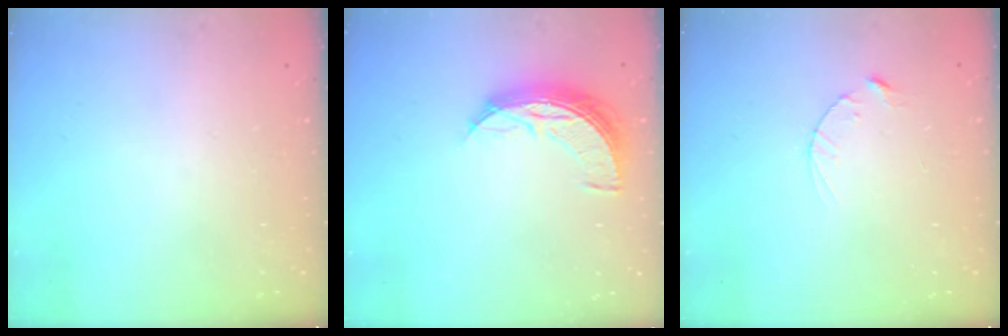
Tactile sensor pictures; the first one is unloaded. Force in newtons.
{"total": 10.1, "press": 10.1, "slide": 0.6}
{"total": 2.5, "press": 2.5, "slide": 0.4}